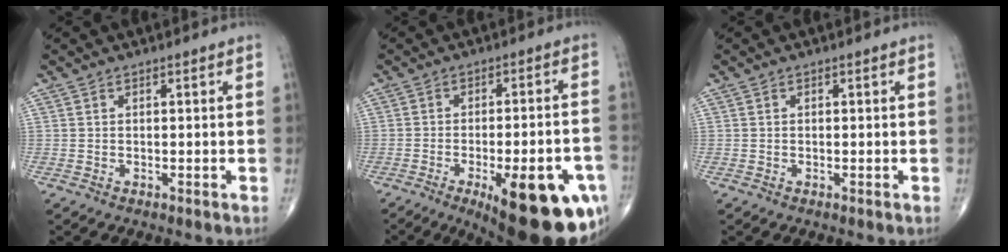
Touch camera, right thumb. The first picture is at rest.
{"total": 22.6, "force": [-9.9, 7.5, 18.9], "torque": [-0.189, 0.023, -0.122]}
{"total": 0.0}